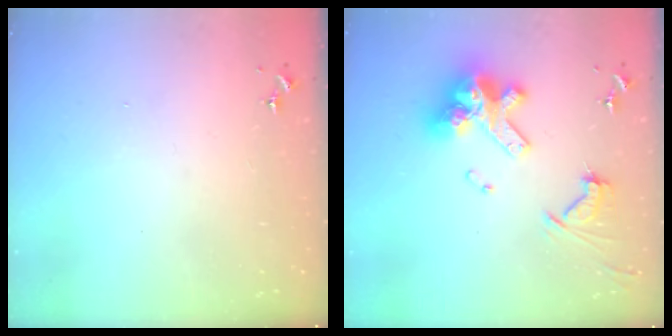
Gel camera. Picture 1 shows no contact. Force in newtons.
{"total": 18.3, "press": 18.2, "slide": 2.1}